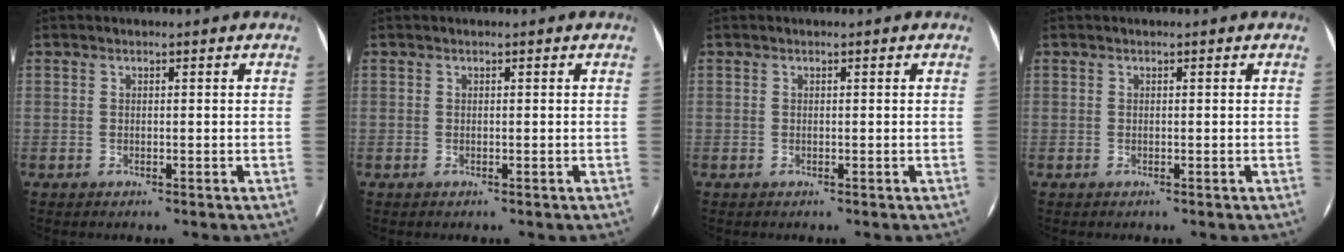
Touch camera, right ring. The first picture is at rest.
{"total": 0.0}
{"total": 0.0}
{"total": 0.0}